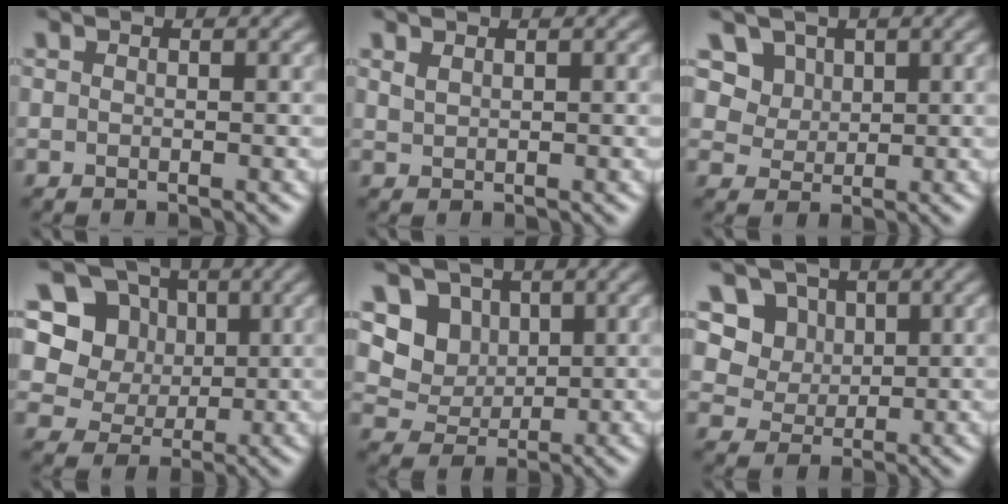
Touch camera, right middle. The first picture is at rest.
{"total": 0.7, "force": [0.6, 0.3, 0.3], "torque": [-0.013, 0.001, 0.016]}
{"total": 4.9, "force": [2.8, 3.6, 1.9], "torque": [-0.050, -0.011, 0.057]}
{"total": 7.5, "force": [2.7, 6.3, 3.0], "torque": [-0.058, 0.007, 0.041]}
{"total": 4.1, "force": [1.5, 3.5, 1.5], "torque": [-0.035, -0.015, 0.034]}
{"total": 6.1, "force": [3.0, 4.8, 2.2], "torque": [-0.047, -0.009, 0.055]}